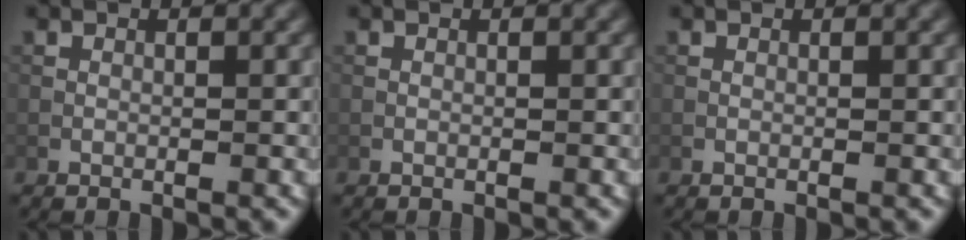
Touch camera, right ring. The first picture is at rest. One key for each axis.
{"total": 0.0}
{"total": 0.0}